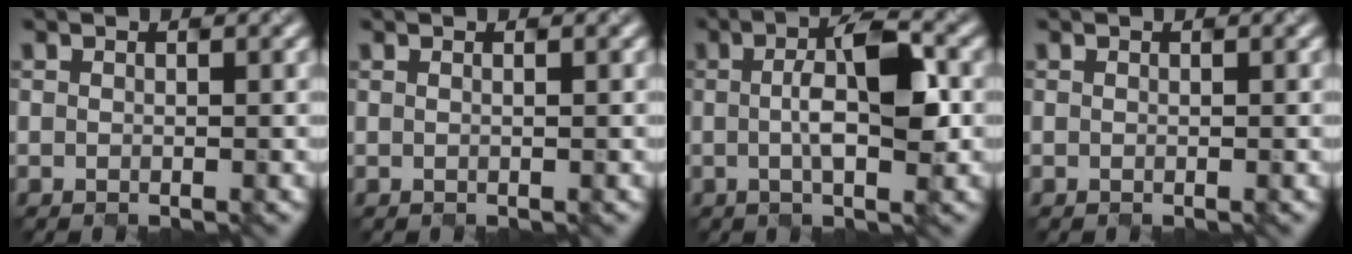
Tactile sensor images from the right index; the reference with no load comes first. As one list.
[{"total": 1.1, "force": [0.4, 0.6, 0.8], "torque": [-0.009, 0.012, -0.003]}, {"total": 5.3, "force": [-0.3, 1.2, 5.2], "torque": [-0.094, 0.006, 0.008]}, {"total": 0.0}]